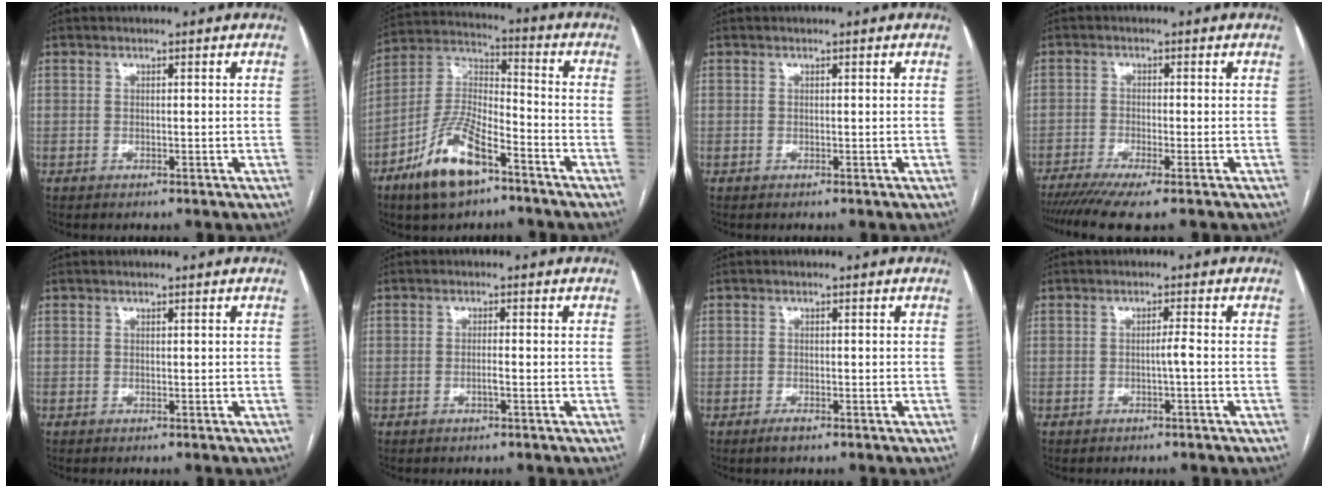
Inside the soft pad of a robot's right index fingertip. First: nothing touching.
{"total": 13.1, "force": [-7.8, 4.3, 9.5], "torque": [-0.200, -0.001, -0.144]}
{"total": 0.0}
{"total": 7.7, "force": [-6.0, -0.2, 4.8], "torque": [-0.071, -0.016, -0.099]}
{"total": 0.0}
{"total": 1.5, "force": [-0.5, 0.0, 1.4], "torque": [-0.027, 0.000, -0.010]}
{"total": 1.3, "force": [-0.9, 0.5, 0.8], "torque": [-0.015, -0.001, -0.014]}
{"total": 1.4, "force": [-0.5, -0.3, 1.3], "torque": [-0.020, 0.001, -0.008]}